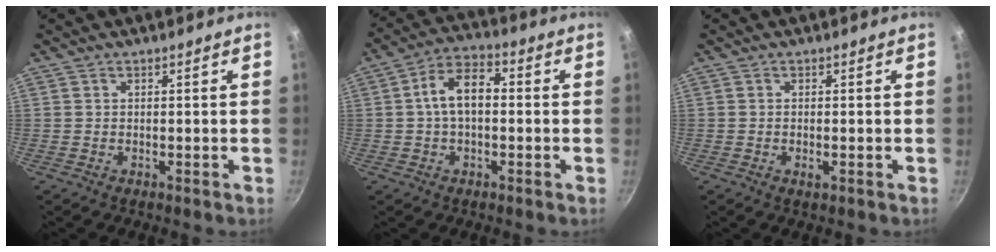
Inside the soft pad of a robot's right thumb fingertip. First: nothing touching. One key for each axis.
{"total": 8.6, "fx": 0.1, "fy": 5.1, "fz": 6.9, "tx": -0.107, "ty": 0.031, "tz": -0.009}
{"total": 1.3, "fx": -0.4, "fy": 0.5, "fz": 1.2, "tx": -0.025, "ty": 0.000, "tz": -0.008}